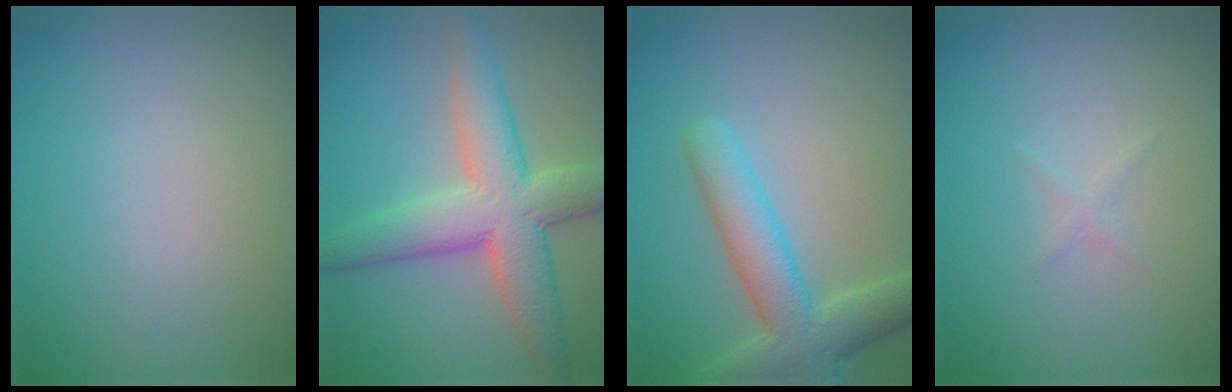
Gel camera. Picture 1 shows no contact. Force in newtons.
{"total": 7.7, "press": 7.7, "slide": 0.2}
{"total": 6.0, "press": 5.9, "slide": 0.4}
{"total": 0.5, "press": 0.5, "slide": 0.0}